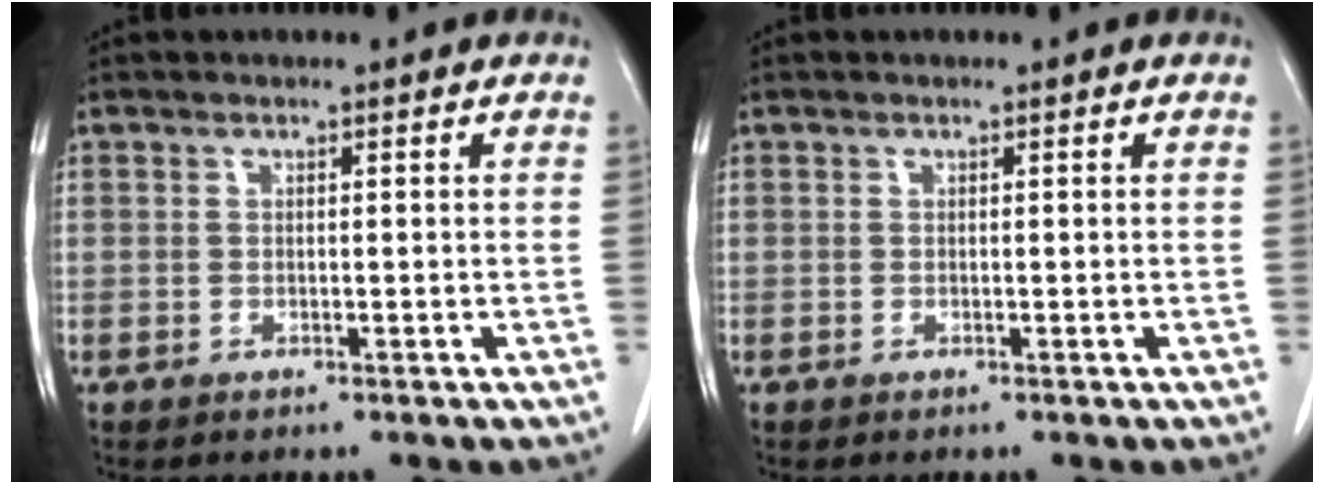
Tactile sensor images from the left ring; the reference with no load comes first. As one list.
[{"total": 0.0}]